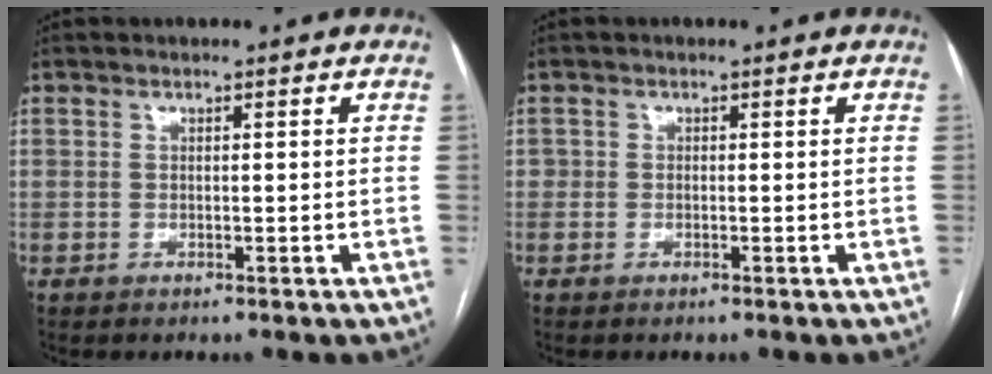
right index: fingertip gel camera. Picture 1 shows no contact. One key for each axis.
{"total": 0.7, "fx": 0.0, "fy": 0.7, "fz": 0.2, "tx": 0.005, "ty": 0.005, "tz": -0.002}